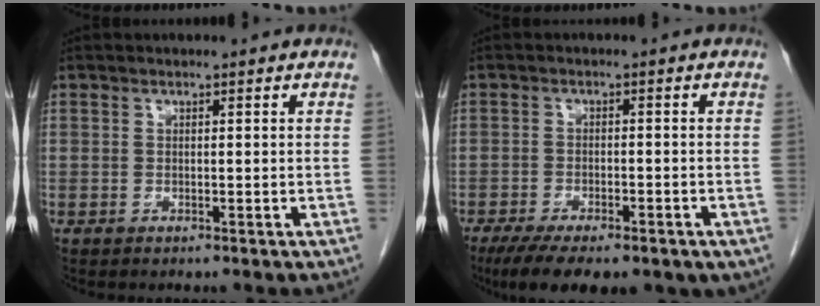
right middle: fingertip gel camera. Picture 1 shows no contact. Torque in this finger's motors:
{"motor_torque": [1.14, -1.00, 0.34, 0.16]}